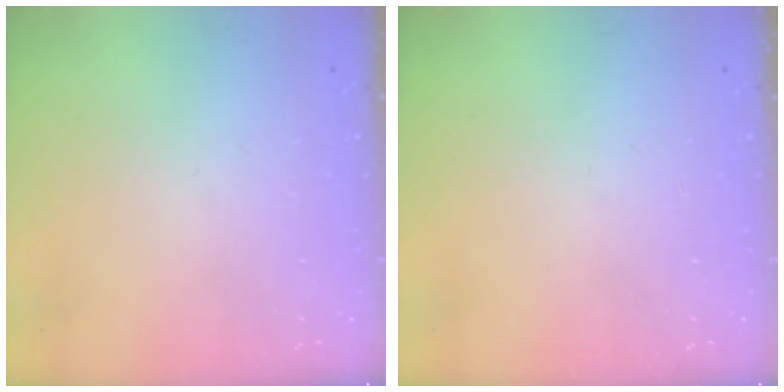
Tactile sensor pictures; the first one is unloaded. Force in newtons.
{"total": 0.0}